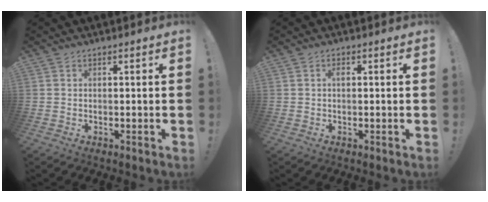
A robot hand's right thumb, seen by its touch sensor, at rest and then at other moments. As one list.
[{"total": 0.9, "force": [0.1, 0.5, 0.7], "torque": [-0.010, 0.002, -0.001]}]